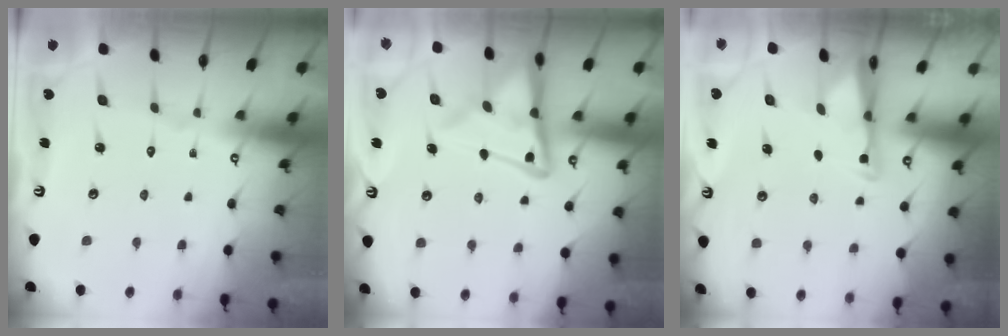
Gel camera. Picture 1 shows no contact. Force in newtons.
{"total": 13.8, "press": 13.7, "slide": 1.5}
{"total": 2.9, "press": 2.9, "slide": 0.4}